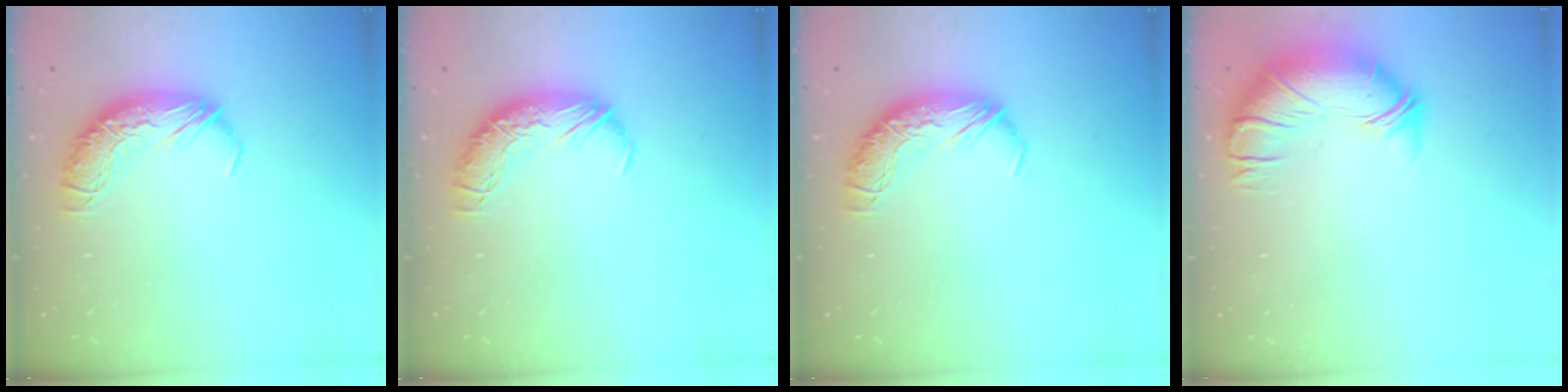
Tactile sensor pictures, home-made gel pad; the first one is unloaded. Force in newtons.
{"total": 0.0}
{"total": 0.0}
{"total": 2.7, "press": 1.6, "slide": 2.2}